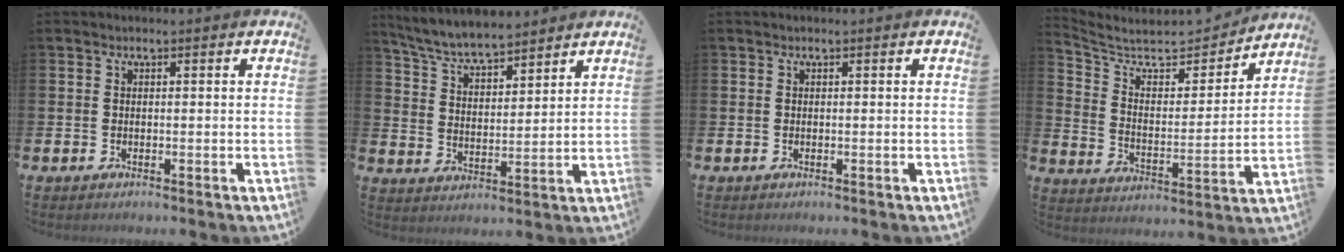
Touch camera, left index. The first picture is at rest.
{"total": 6.2, "force": [6.0, 1.0, 1.5], "torque": [-0.058, -0.031, 0.106]}
{"total": 0.0}
{"total": 6.8, "force": [6.1, 2.2, 1.8], "torque": [-0.064, -0.056, 0.099]}